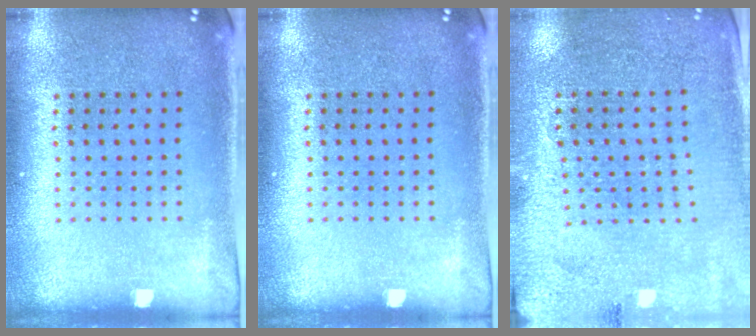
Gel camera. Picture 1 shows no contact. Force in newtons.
{"total": 0.0}
{"total": 2.7, "press": 2.7, "slide": 0.3}